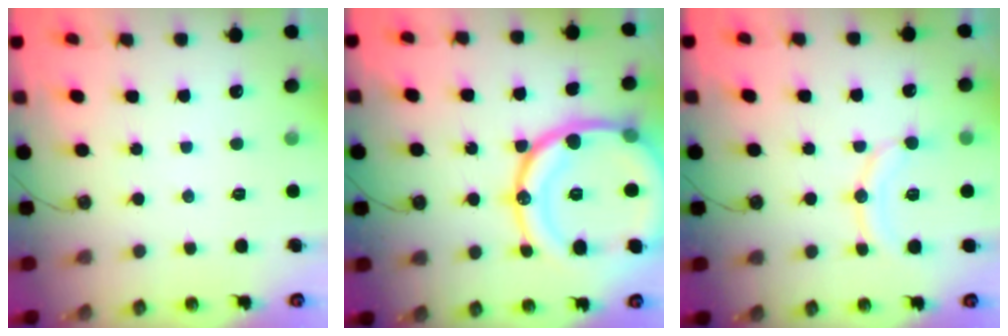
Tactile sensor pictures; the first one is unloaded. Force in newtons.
{"total": 25.9, "press": 25.8, "slide": 2.3}
{"total": 11.3, "press": 11.0, "slide": 2.3}